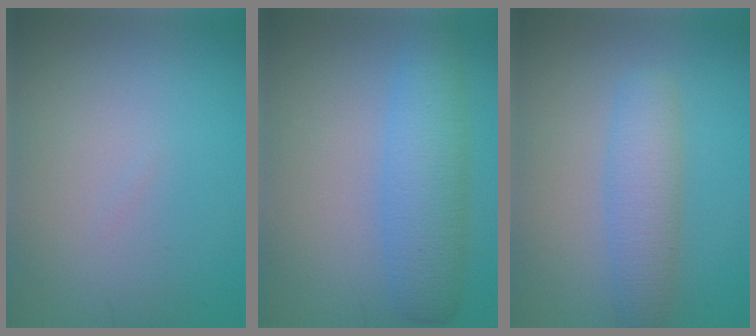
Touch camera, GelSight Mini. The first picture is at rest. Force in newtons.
{"total": 5.1, "press": 5.1, "slide": 0.1}
{"total": 3.5, "press": 3.5, "slide": 0.1}